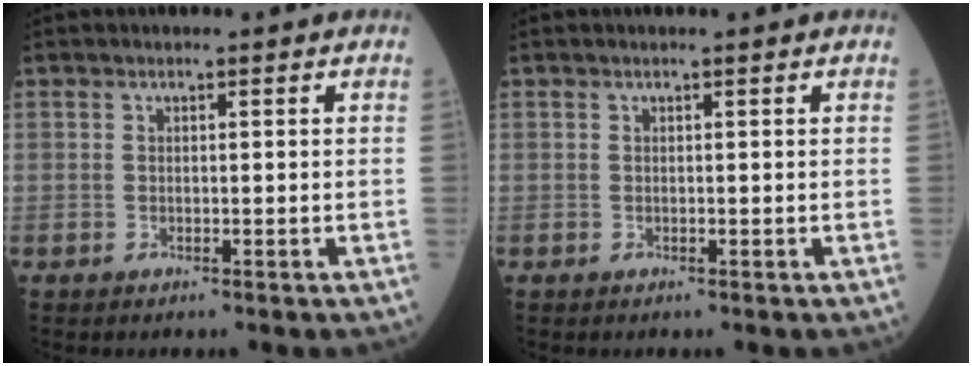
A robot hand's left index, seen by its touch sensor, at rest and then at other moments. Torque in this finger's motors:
{"motor_torque": [0.06, -0.01, -0.01, -0.01]}